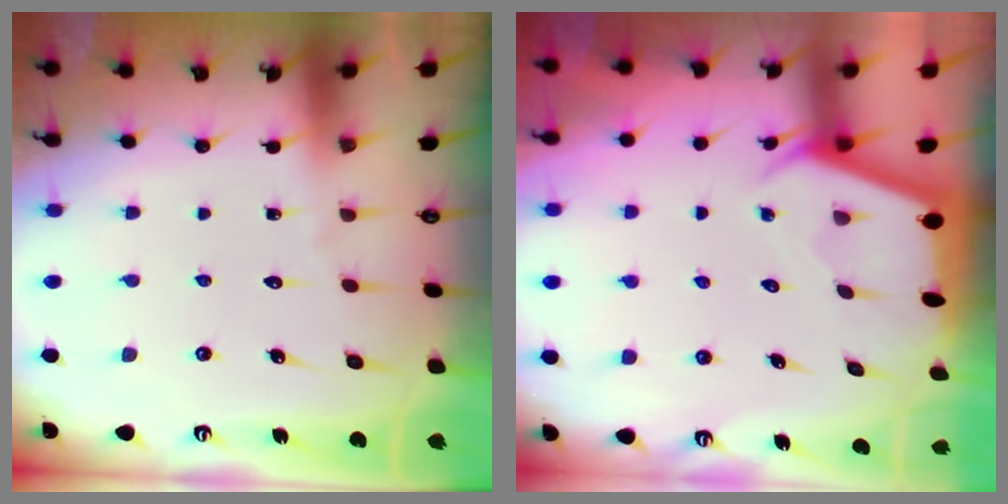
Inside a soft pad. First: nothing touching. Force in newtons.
{"total": 2.4, "press": 2.4, "slide": 0.3}